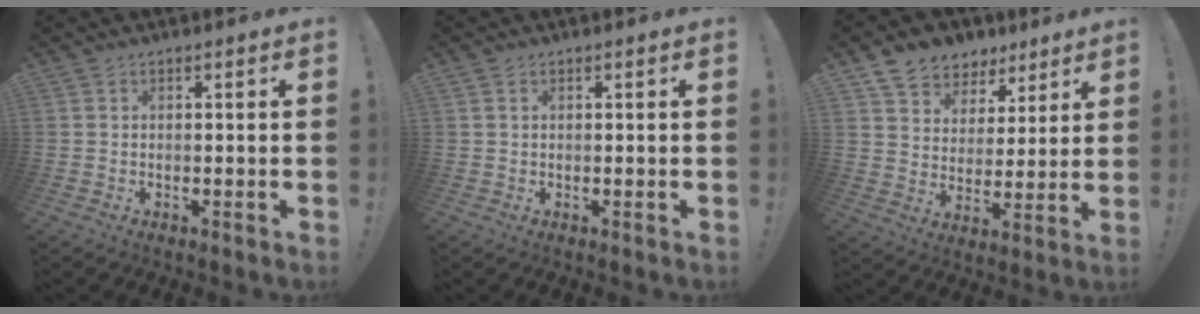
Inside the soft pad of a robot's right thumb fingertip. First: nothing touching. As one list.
[{"total": 0.6, "force": [0.4, 0.2, 0.3], "torque": [-0.008, 0.001, 0.008]}, {"total": 8.6, "force": [5.9, 6.1, 1.2], "torque": [-0.025, -0.046, 0.119]}]